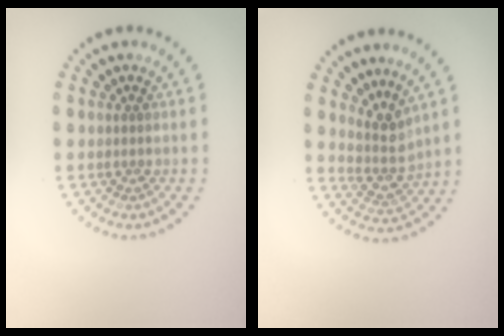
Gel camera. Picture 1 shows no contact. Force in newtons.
{"total": 2.7, "press": 2.2, "slide": 1.7}